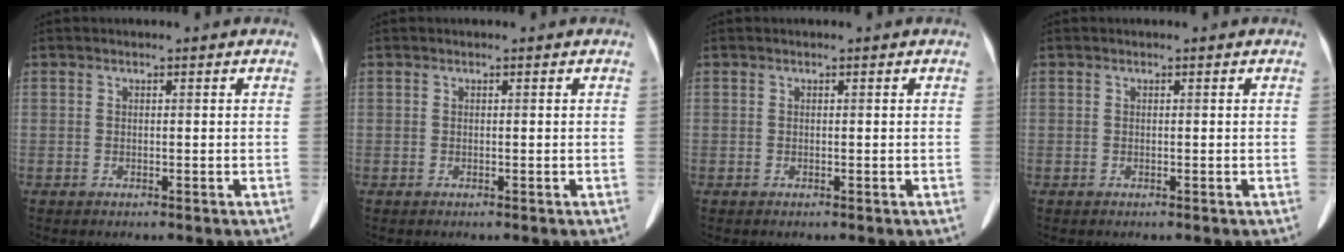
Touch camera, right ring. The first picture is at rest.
{"total": 0.0}
{"total": 0.0}
{"total": 0.0}